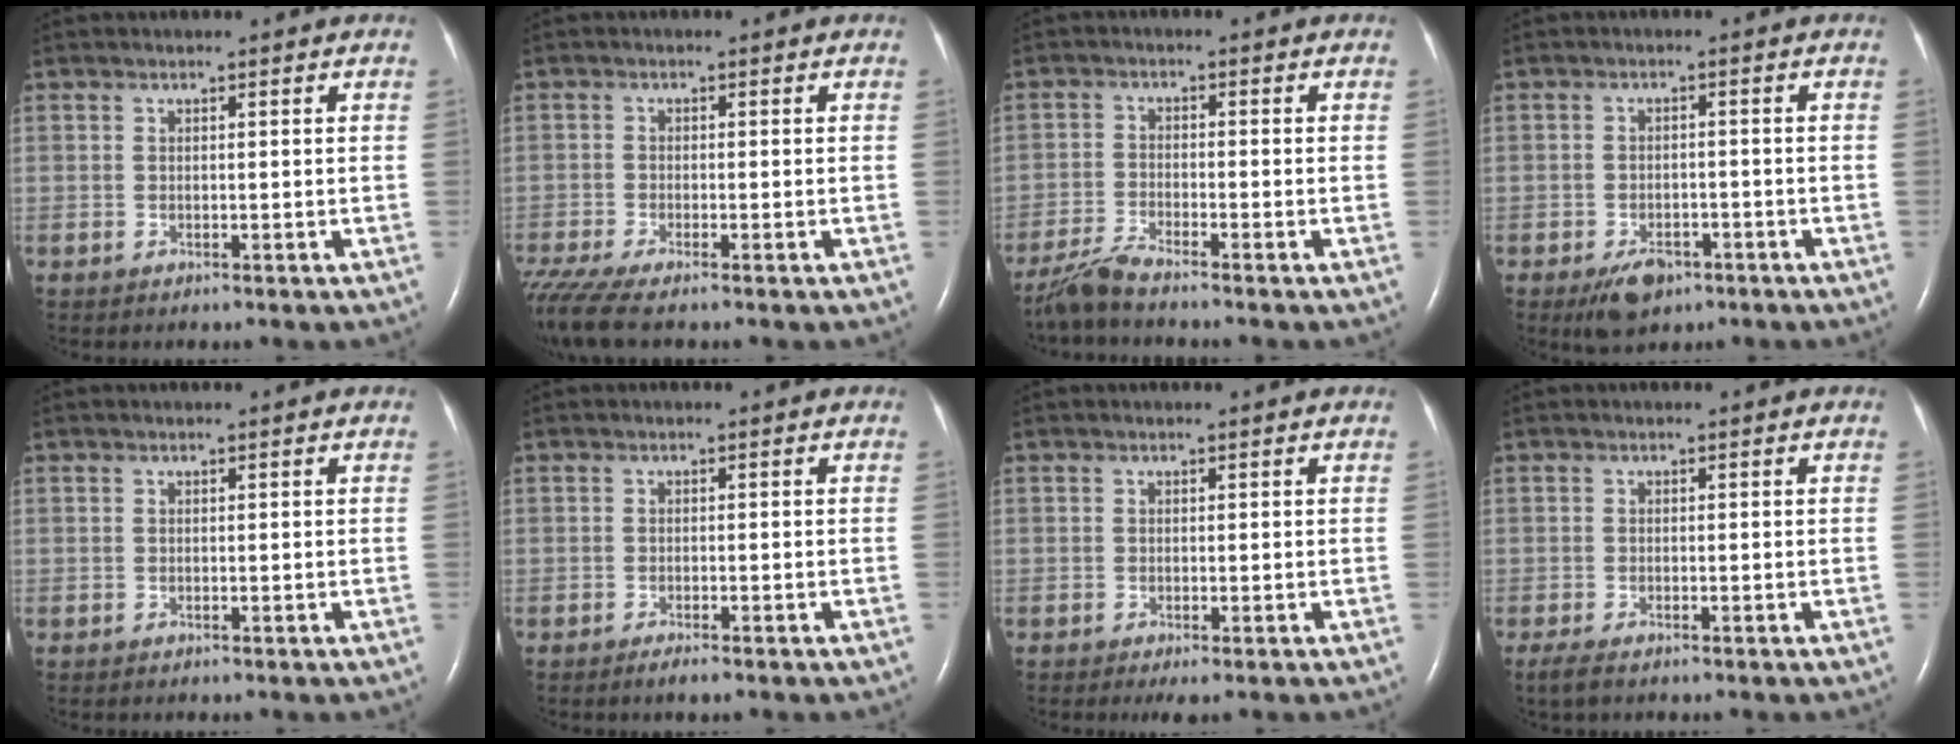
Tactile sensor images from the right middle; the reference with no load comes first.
{"total": 5.9, "force": [-4.7, 0.3, 3.7], "torque": [-0.078, -0.016, -0.084]}
{"total": 4.2, "force": [-3.8, -0.6, 1.6], "torque": [-0.043, -0.019, -0.081]}
{"total": 4.7, "force": [-3.0, 2.5, 2.6], "torque": [-0.050, -0.001, -0.042]}
{"total": 0.0}
{"total": 1.7, "force": [-1.2, 0.2, 1.2], "torque": [-0.027, -0.005, -0.017]}
{"total": 1.3, "force": [-0.6, 0.2, 1.1], "torque": [-0.019, -0.005, -0.008]}
{"total": 2.5, "force": [-1.8, 0.6, 1.7], "torque": [-0.038, -0.010, -0.025]}